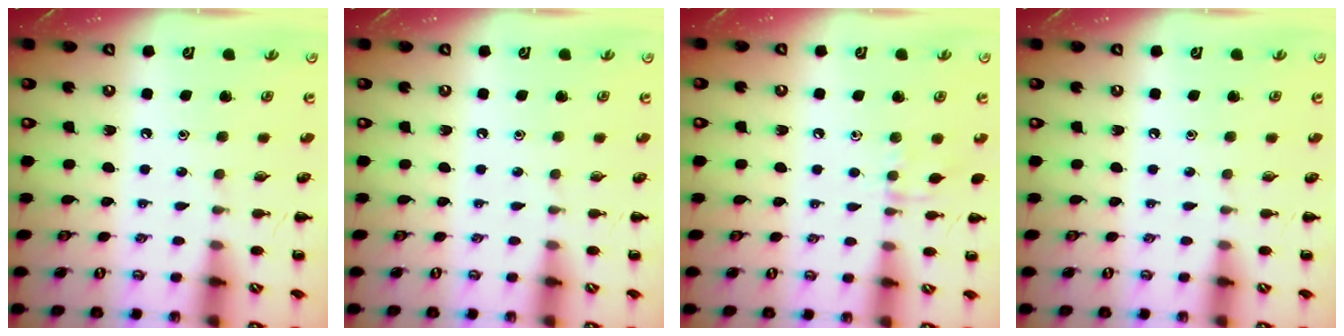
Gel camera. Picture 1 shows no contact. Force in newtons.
{"total": 0.0}
{"total": 5.9, "press": 5.8, "slide": 1.0}
{"total": 0.0}